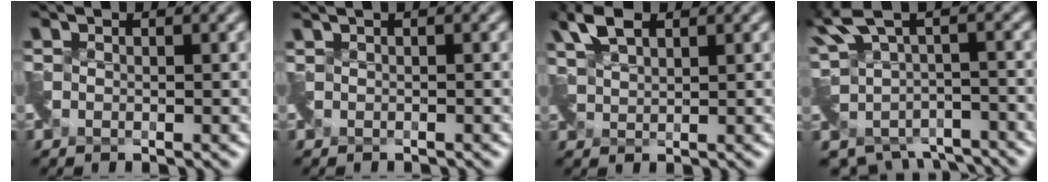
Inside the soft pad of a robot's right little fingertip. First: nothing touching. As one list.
[{"total": 0.8, "force": [-0.1, 0.2, 0.8], "torque": [-0.015, -0.008, -0.006]}, {"total": 3.3, "force": [2.6, 1.2, 1.7], "torque": [-0.046, 0.011, 0.057]}, {"total": 5.5, "force": [-1.3, 3.7, 4.0], "torque": [-0.082, -0.036, -0.006]}]